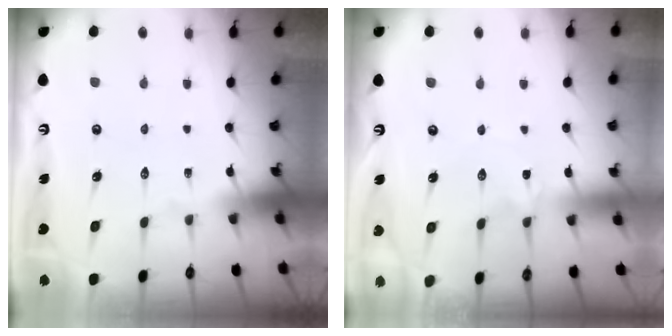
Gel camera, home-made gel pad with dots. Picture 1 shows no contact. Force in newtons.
{"total": 0.6, "press": 0.6, "slide": 0.3}